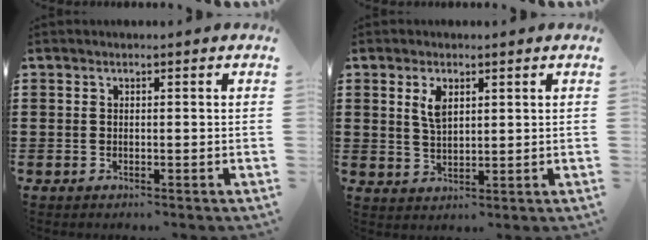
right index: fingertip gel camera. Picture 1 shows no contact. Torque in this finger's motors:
{"motor_torque": [0.20, -0.11, 0.09, 0.05]}